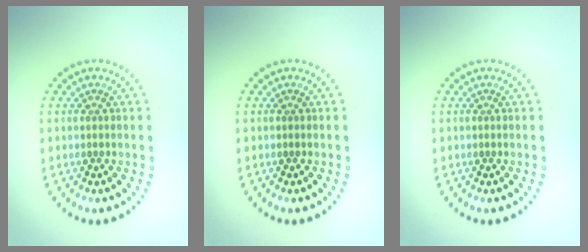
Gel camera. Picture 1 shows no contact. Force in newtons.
{"total": 0.0}
{"total": 0.0}